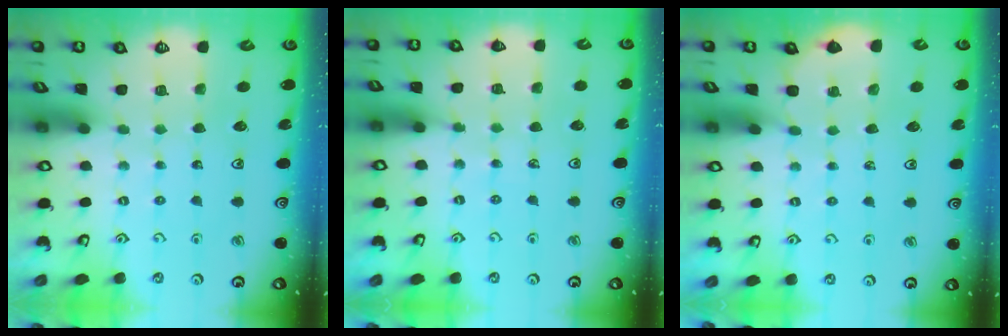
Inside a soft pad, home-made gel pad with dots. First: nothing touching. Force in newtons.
{"total": 4.7, "press": 4.2, "slide": 2.1}
{"total": 1.6, "press": 1.5, "slide": 0.2}